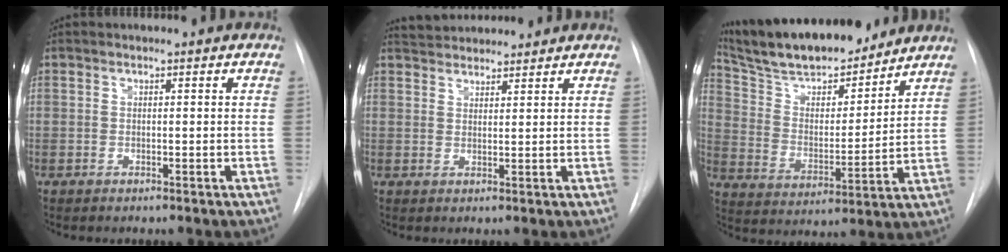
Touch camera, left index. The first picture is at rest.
{"total": 6.1, "force": [5.9, 1.3, 1.1], "torque": [-0.018, 0.034, 0.092]}
{"total": 19.2, "force": [17.0, 4.1, 7.8], "torque": [-0.138, 0.010, 0.283]}